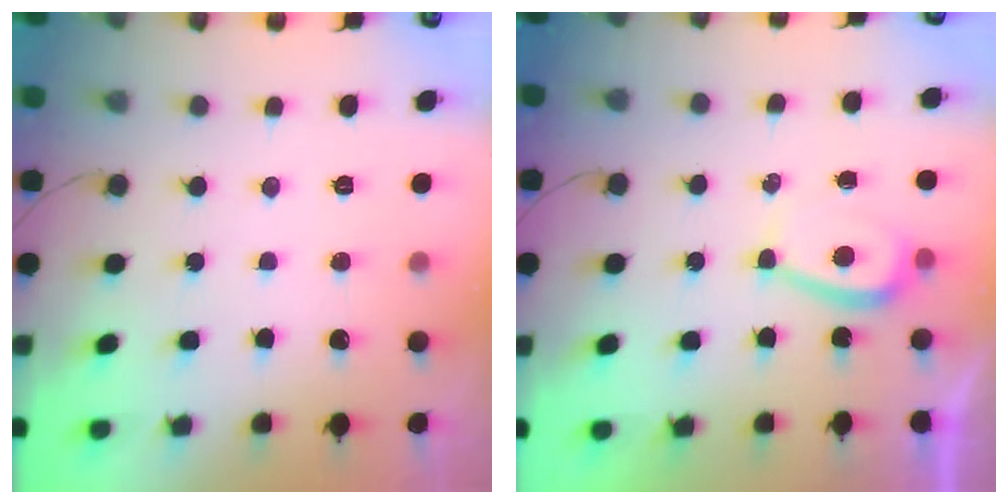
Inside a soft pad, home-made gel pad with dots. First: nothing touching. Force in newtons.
{"total": 2.8, "press": 2.7, "slide": 0.5}